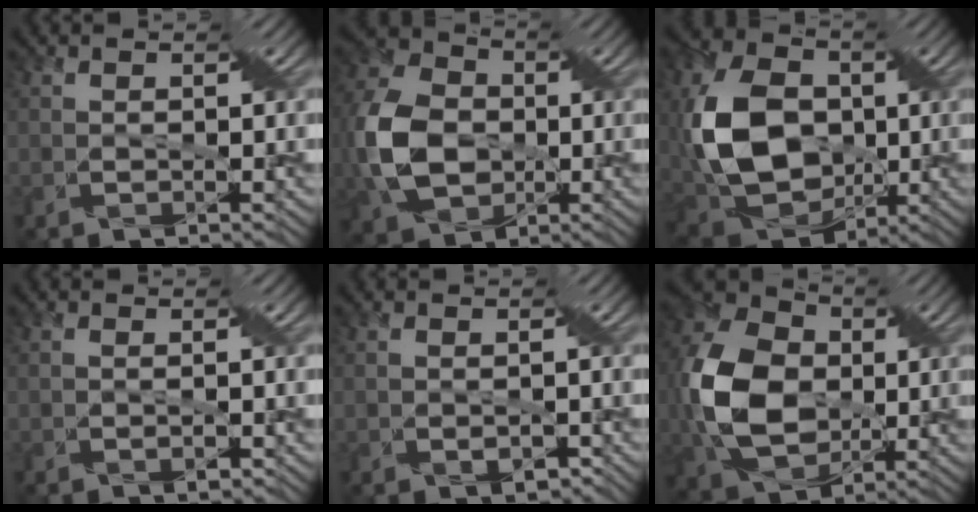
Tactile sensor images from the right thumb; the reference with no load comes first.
{"total": 11.1, "force": [-1.8, 8.3, 7.2], "torque": [-0.200, 0.005, -0.042]}
{"total": 13.2, "force": [-0.1, 9.5, 9.2], "torque": [-0.228, -0.004, 0.000]}
{"total": 1.2, "force": [-0.7, 0.1, 1.0], "torque": [-0.021, -0.010, -0.007]}
{"total": 2.0, "force": [-1.1, 1.3, 1.2], "torque": [-0.025, -0.009, -0.011]}
{"total": 12.9, "force": [-0.9, 9.2, 9.0], "torque": [-0.238, 0.007, -0.019]}